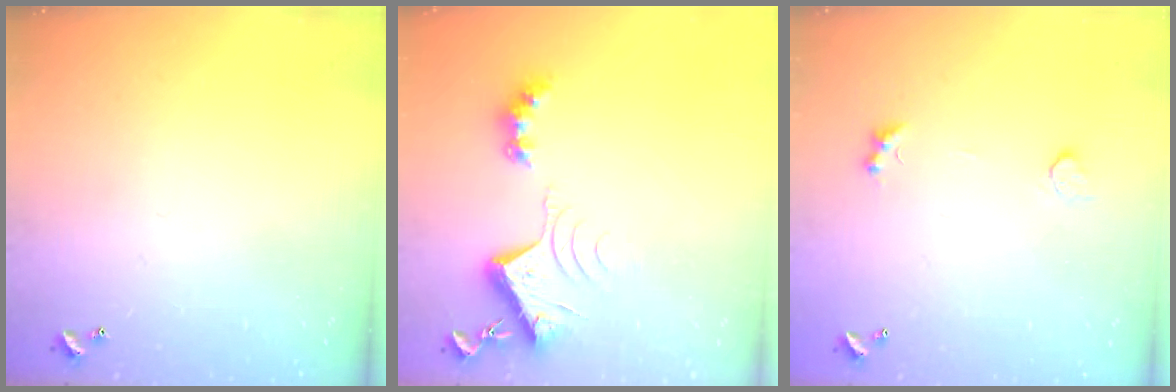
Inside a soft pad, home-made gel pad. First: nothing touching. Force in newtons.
{"total": 8.0, "press": 8.0, "slide": 0.9}
{"total": 1.4, "press": 1.1, "slide": 0.9}